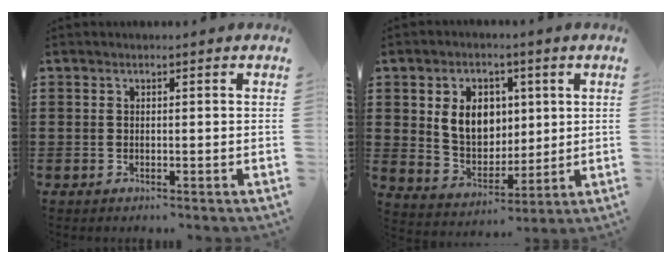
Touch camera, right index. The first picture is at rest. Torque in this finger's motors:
{"motor_torque": [0.57, -0.06, 0.40, 0.11]}